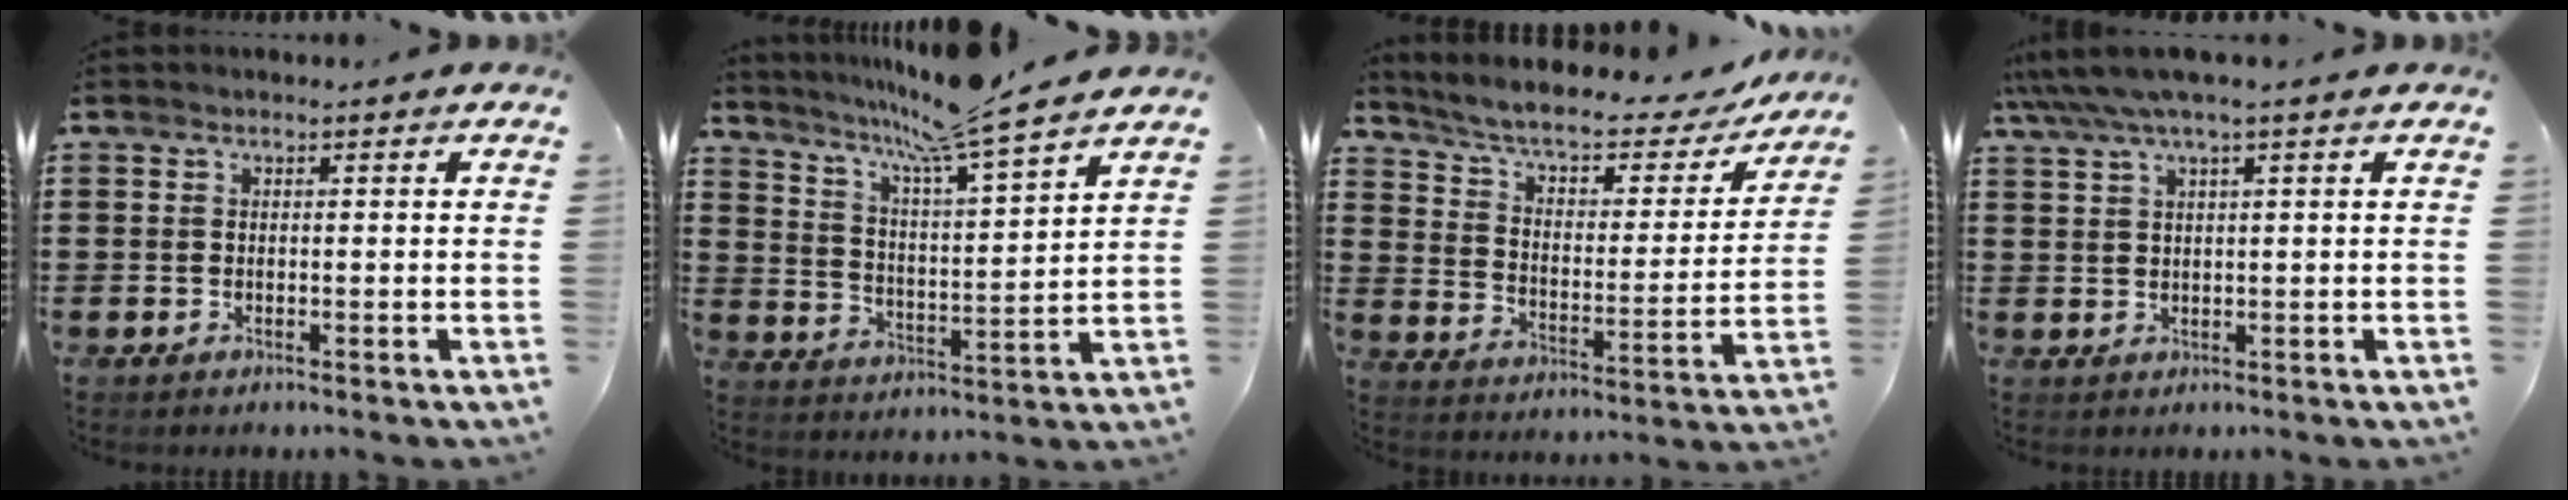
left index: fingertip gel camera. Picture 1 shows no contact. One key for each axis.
{"total": 8.1, "fx": 7.0, "fy": -0.7, "fz": 3.9, "tx": -0.100, "ty": -0.047, "tz": 0.116}
{"total": 6.3, "fx": 4.8, "fy": 1.5, "fz": 3.7, "tx": -0.091, "ty": -0.027, "tz": 0.076}
{"total": 3.5, "fx": 2.0, "fy": -0.1, "fz": 2.8, "tx": -0.059, "ty": 0.003, "tz": 0.035}